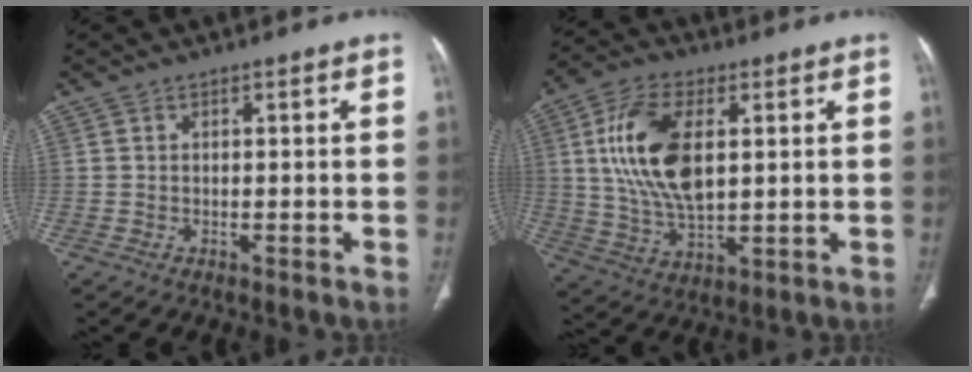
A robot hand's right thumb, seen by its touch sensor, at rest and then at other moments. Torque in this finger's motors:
{"motor_torque": [2.56, 2.45, 1.91, -0.03, 0.21]}